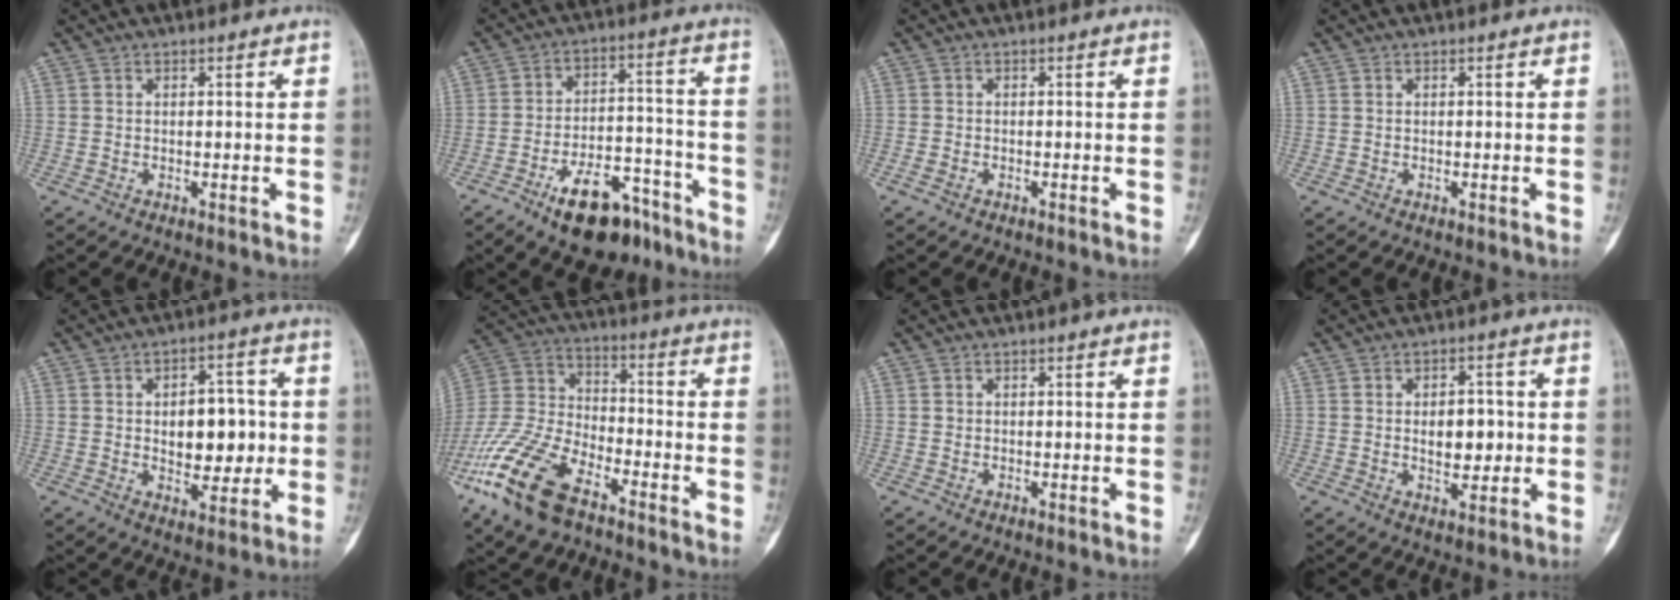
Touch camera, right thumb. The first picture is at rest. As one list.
[{"total": 15.0, "force": [-10.0, 7.0, 8.7], "torque": [-0.111, 0.083, -0.152]}, {"total": 1.4, "force": [-0.9, 0.8, 0.8], "torque": [-0.020, 0.001, -0.018]}, {"total": 0.0}, {"total": 11.3, "force": [0.0, 6.7, 9.1], "torque": [-0.086, 0.010, 0.006]}, {"total": 18.6, "force": [-11.3, 8.4, 12.2], "torque": [-0.261, 0.038, -0.222]}, {"total": 0.5, "force": [0.1, 0.5, 0.1], "torque": [0.002, 0.003, 0.001]}, {"total": 6.8, "force": [-0.1, 4.1, 5.4], "torque": [-0.051, 0.001, 0.002]}]